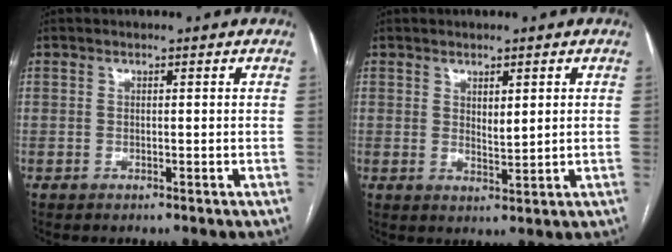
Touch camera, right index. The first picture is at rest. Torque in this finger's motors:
{"motor_torque": [-0.09, 0.10, -0.08, -0.01]}